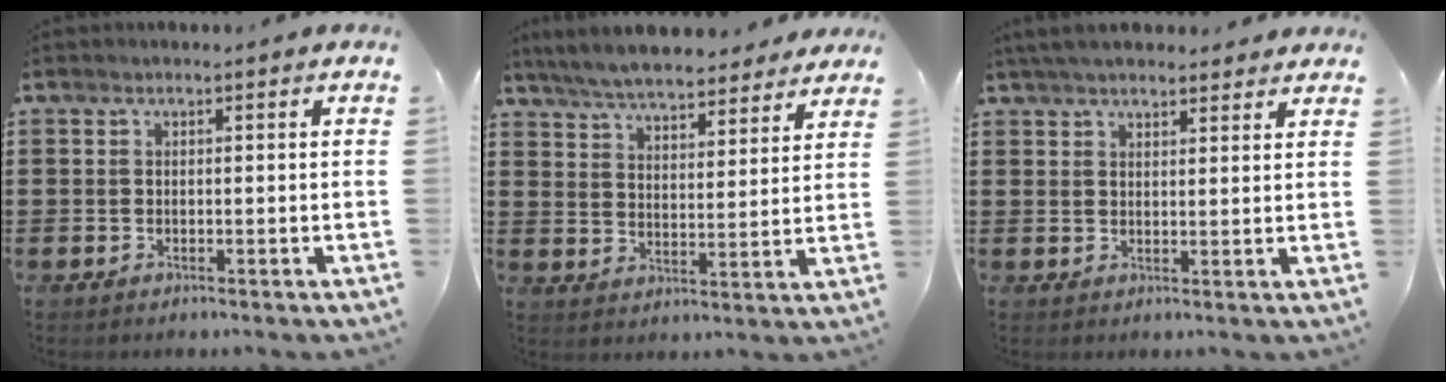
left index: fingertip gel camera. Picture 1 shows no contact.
{"total": 6.7, "force": [6.4, 0.7, 1.6], "torque": [-0.058, -0.028, 0.116]}
{"total": 4.2, "force": [3.8, 0.9, 1.4], "torque": [-0.037, -0.003, 0.073]}